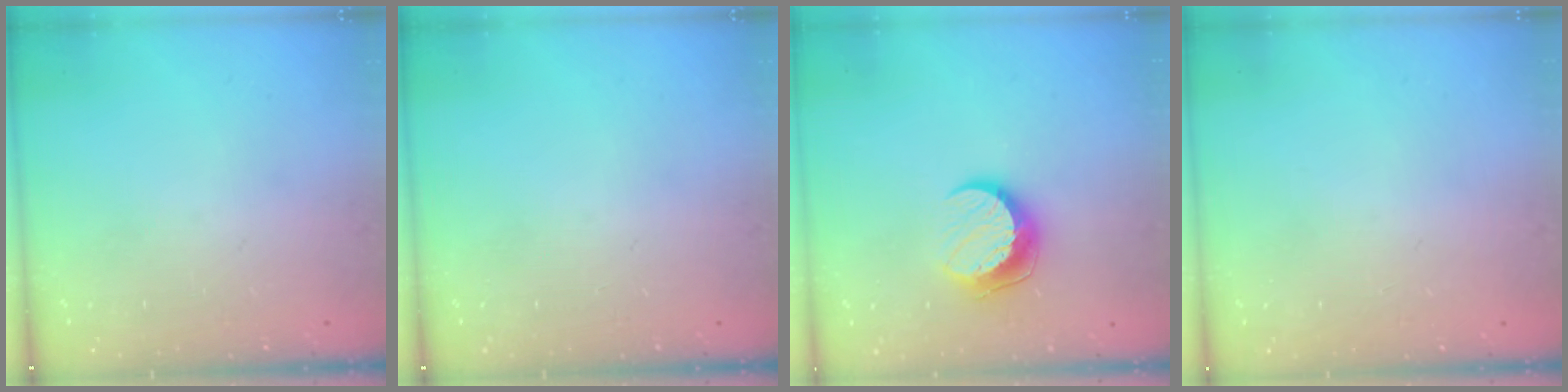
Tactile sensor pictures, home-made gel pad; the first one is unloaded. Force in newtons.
{"total": 0.0}
{"total": 10.0, "press": 10.0, "slide": 0.9}
{"total": 0.6, "press": 0.5, "slide": 0.1}